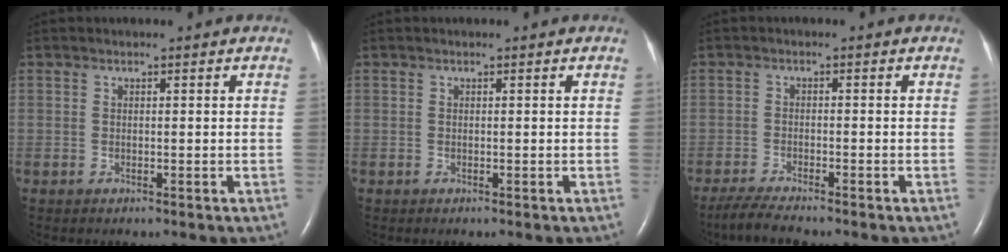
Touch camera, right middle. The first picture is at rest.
{"total": 0.0}
{"total": 4.4, "force": [-3.8, 0.0, 2.2], "torque": [-0.050, -0.017, -0.069]}